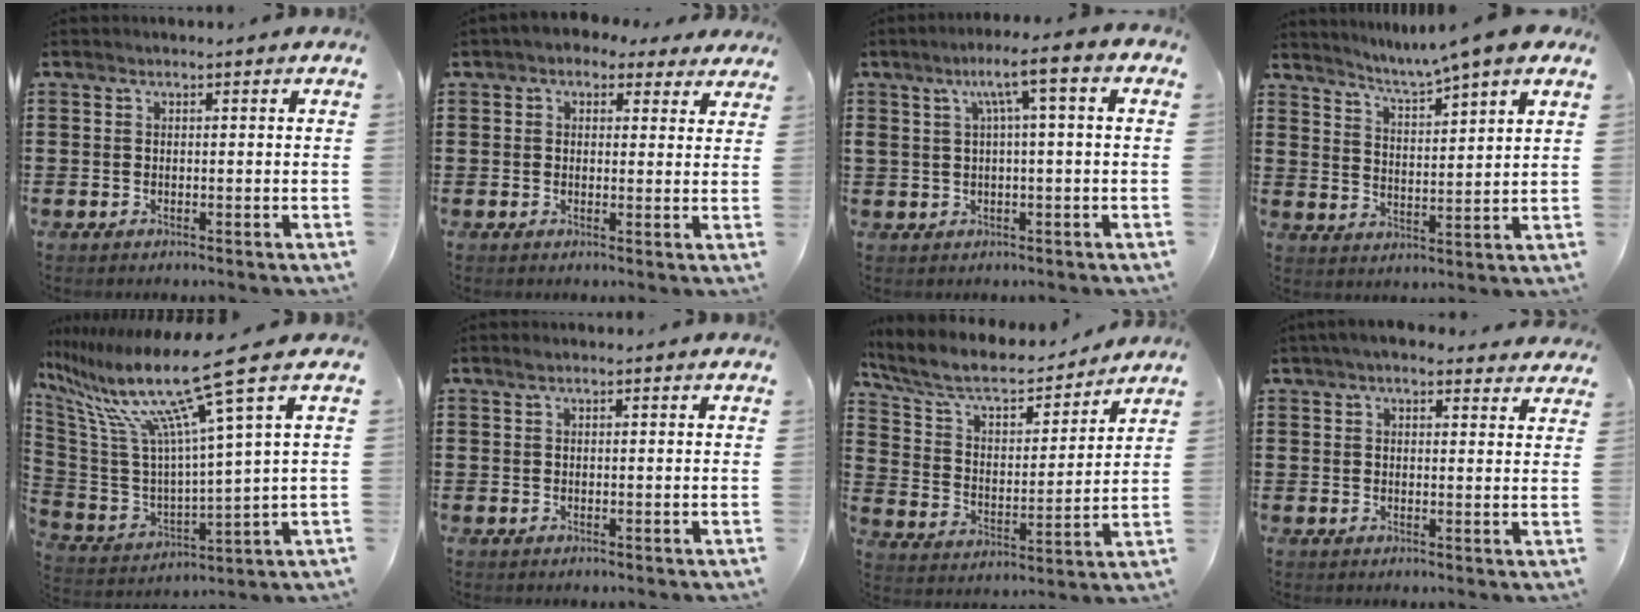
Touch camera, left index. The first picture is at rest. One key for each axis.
{"total": 2.6, "fx": 1.6, "fy": 1.8, "fz": 1.0, "tx": -0.021, "ty": 0.004, "tz": 0.026}
{"total": 5.6, "fx": 1.0, "fy": 0.5, "fz": 5.5, "tx": -0.110, "ty": 0.008, "tz": 0.008}
{"total": 5.2, "fx": 4.7, "fy": -0.8, "fz": 2.2, "tx": -0.063, "ty": -0.032, "tz": 0.075}
{"total": 16.1, "fx": 10.2, "fy": 1.2, "fz": 12.4, "tx": -0.276, "ty": -0.069, "tz": 0.156}
{"total": 0.7, "fx": 0.5, "fy": 0.0, "fz": 0.5, "tx": -0.009, "ty": 0.001, "tz": 0.010}
{"total": 8.3, "fx": 7.0, "fy": 2.4, "fz": 3.8, "tx": -0.104, "ty": -0.040, "tz": 0.117}
{"total": 4.0, "fx": 3.4, "fy": 1.0, "fz": 1.9, "tx": -0.045, "ty": -0.001, "tz": 0.063}